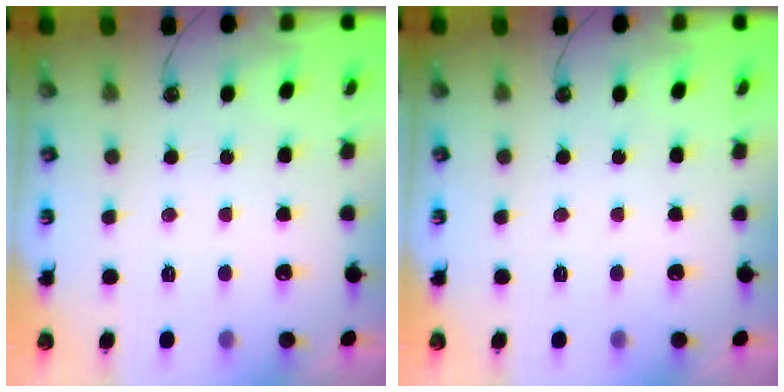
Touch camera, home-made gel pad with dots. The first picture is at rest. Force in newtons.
{"total": 0.0}